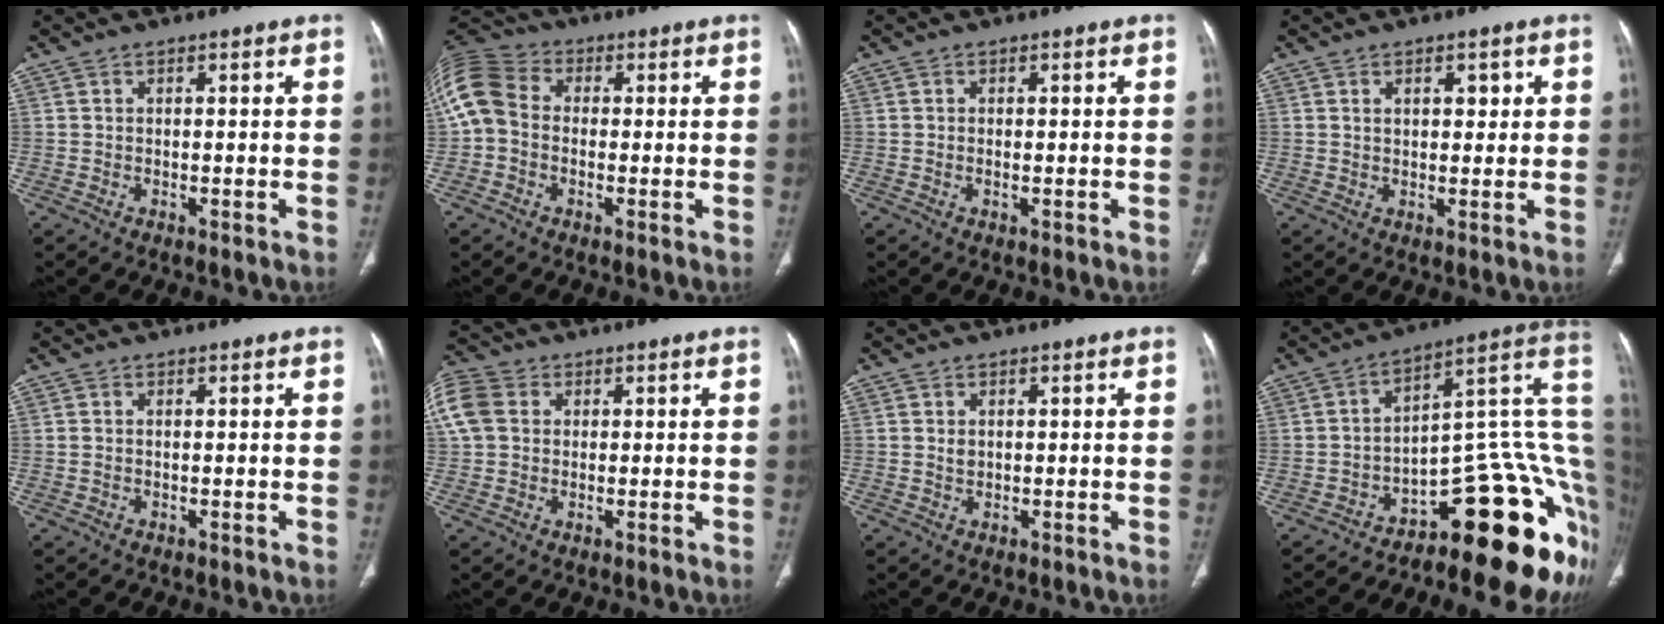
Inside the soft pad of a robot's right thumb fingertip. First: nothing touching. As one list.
[{"total": 12.3, "force": [0.2, 9.9, 7.4], "torque": [-0.157, 0.037, -0.008]}, {"total": 0.7, "force": [-0.1, 0.3, 0.7], "torque": [-0.019, 0.001, -0.001]}, {"total": 3.4, "force": [1.3, 1.9, 2.5], "torque": [-0.024, -0.005, 0.018]}, {"total": 0.6, "force": [0.0, 0.4, 0.5], "torque": [-0.021, 0.008, 0.006]}, {"total": 10.8, "force": [2.5, 8.7, 5.9], "torque": [-0.142, 0.024, 0.045]}, {"total": 1.3, "force": [0.3, 1.0, 0.8], "torque": [-0.011, -0.002, 0.009]}, {"total": 23.1, "force": [-9.1, 8.6, 19.5], "torque": [-0.126, 0.116, -0.120]}]